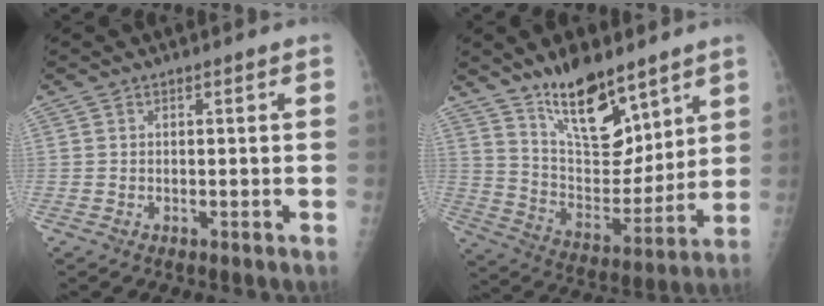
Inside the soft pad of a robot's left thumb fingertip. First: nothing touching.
{"total": 16.6, "force": [11.6, 7.2, 9.3], "torque": [-0.101, -0.087, 0.212]}